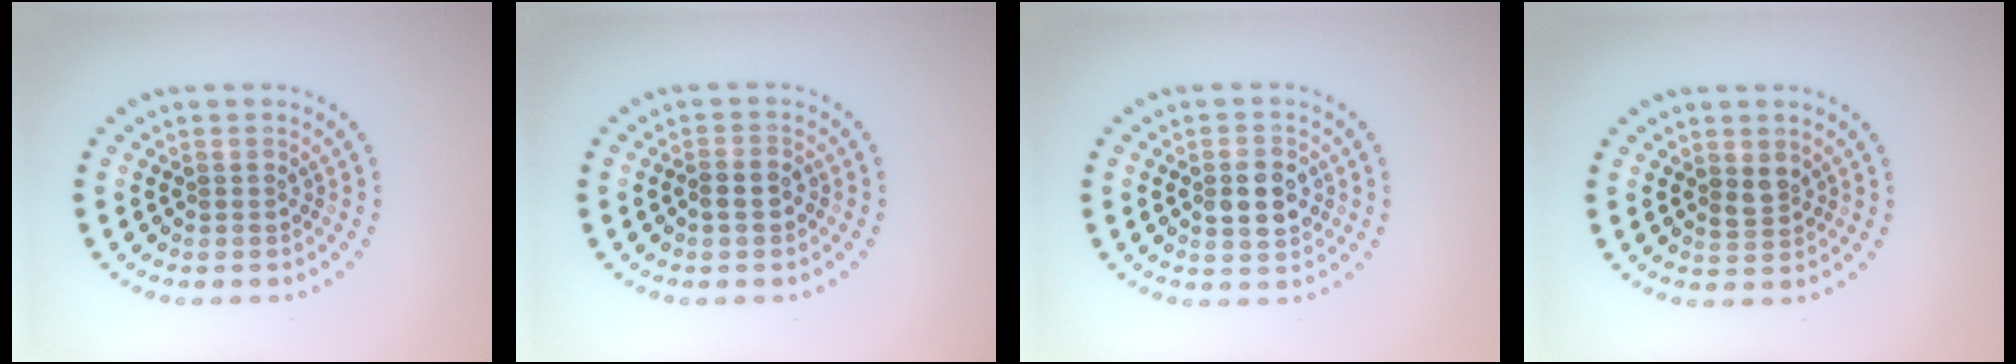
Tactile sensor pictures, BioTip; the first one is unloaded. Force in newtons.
{"total": 1.3, "press": 1.2, "slide": 0.5}
{"total": 3.5, "press": 3.5, "slide": 0.2}
{"total": 1.4, "press": 1.4, "slide": 0.5}